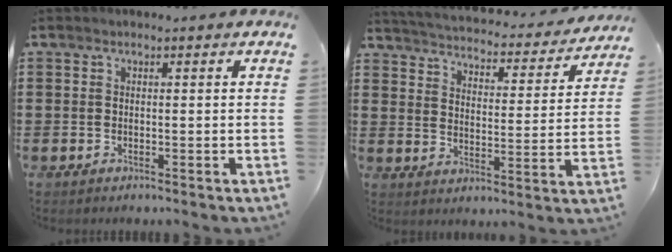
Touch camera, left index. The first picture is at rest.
{"total": 3.0, "force": [3.0, 0.0, 0.3], "torque": [-0.028, -0.030, 0.042]}